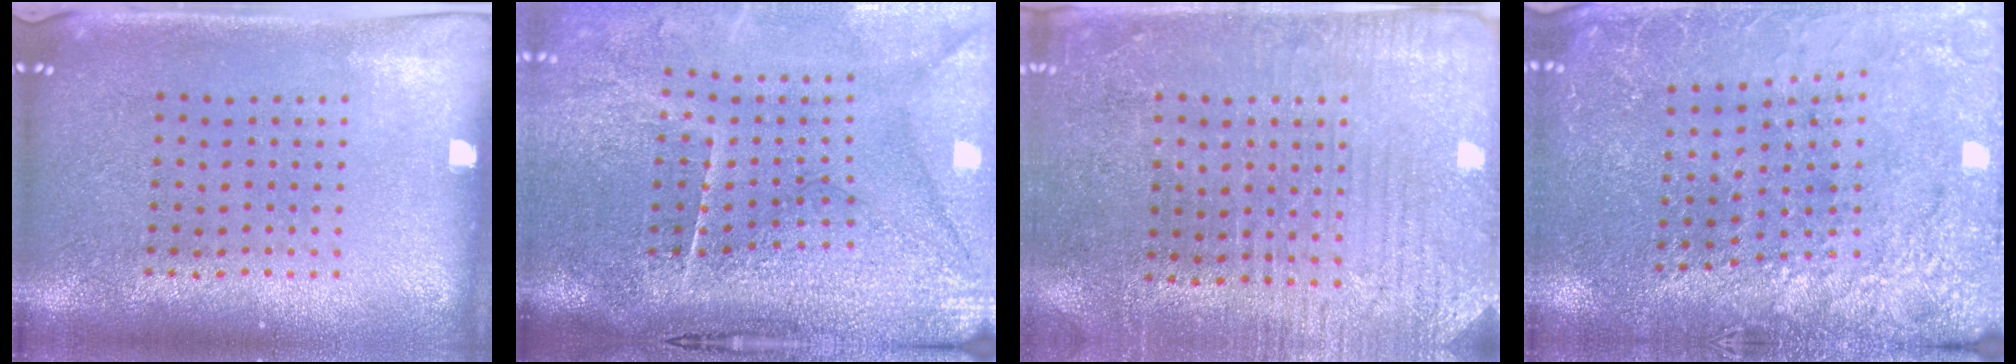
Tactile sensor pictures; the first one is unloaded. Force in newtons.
{"total": 4.8, "press": 3.9, "slide": 2.8}
{"total": 3.0, "press": 2.9, "slide": 0.7}
{"total": 2.9, "press": 2.9, "slide": 0.3}